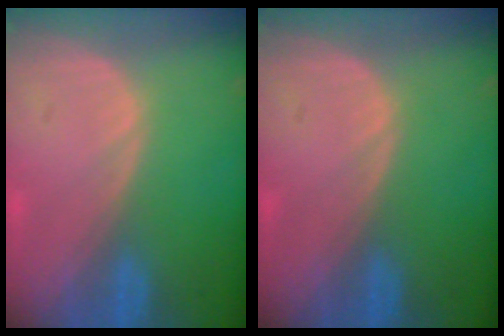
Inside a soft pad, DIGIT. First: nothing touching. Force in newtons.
{"total": 0.0}